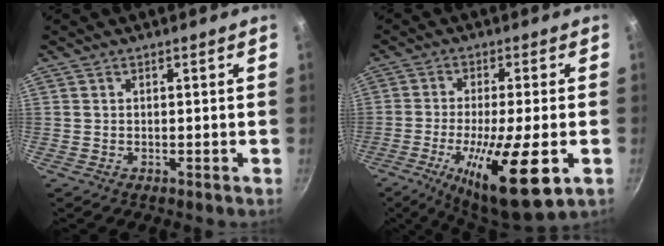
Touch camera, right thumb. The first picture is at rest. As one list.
[{"total": 17.6, "force": [-6.0, 4.2, 16.1], "torque": [-0.265, 0.000, -0.096]}]